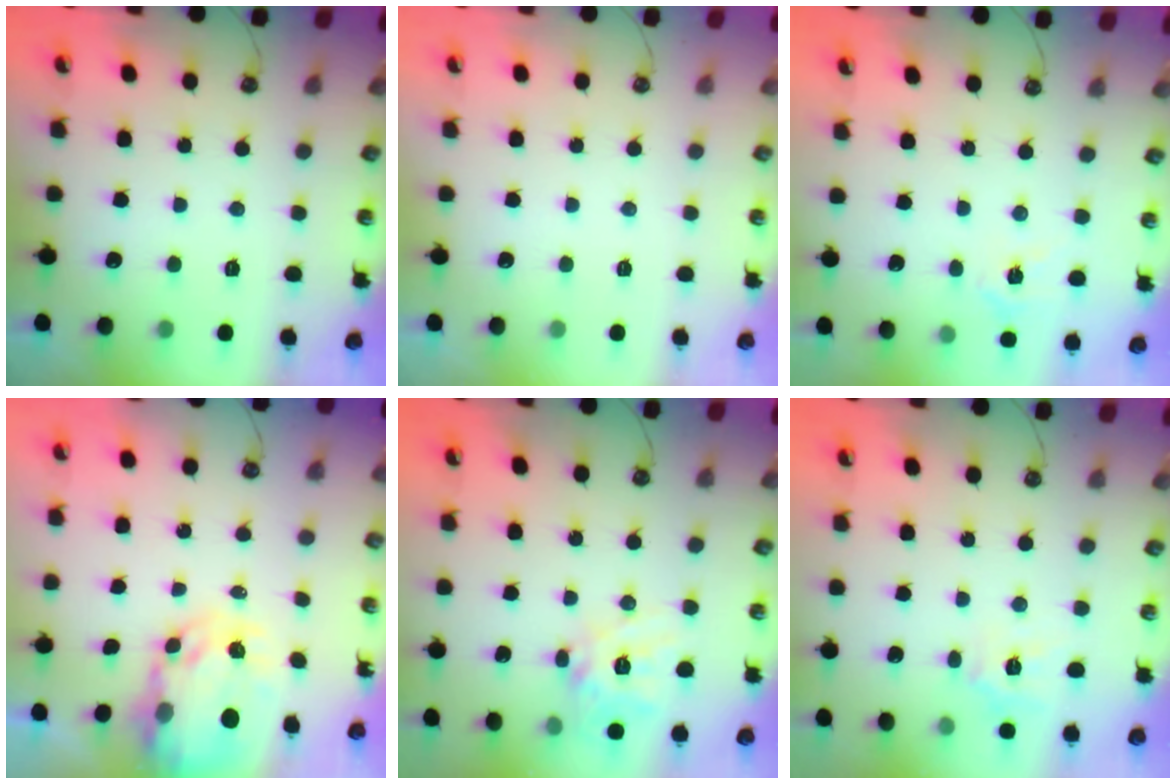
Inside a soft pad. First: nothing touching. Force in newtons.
{"total": 0.0}
{"total": 6.4, "press": 6.3, "slide": 0.6}
{"total": 7.0, "press": 7.0, "slide": 0.6}
{"total": 12.8, "press": 12.7, "slide": 1.4}
{"total": 8.1, "press": 8.1, "slide": 0.8}